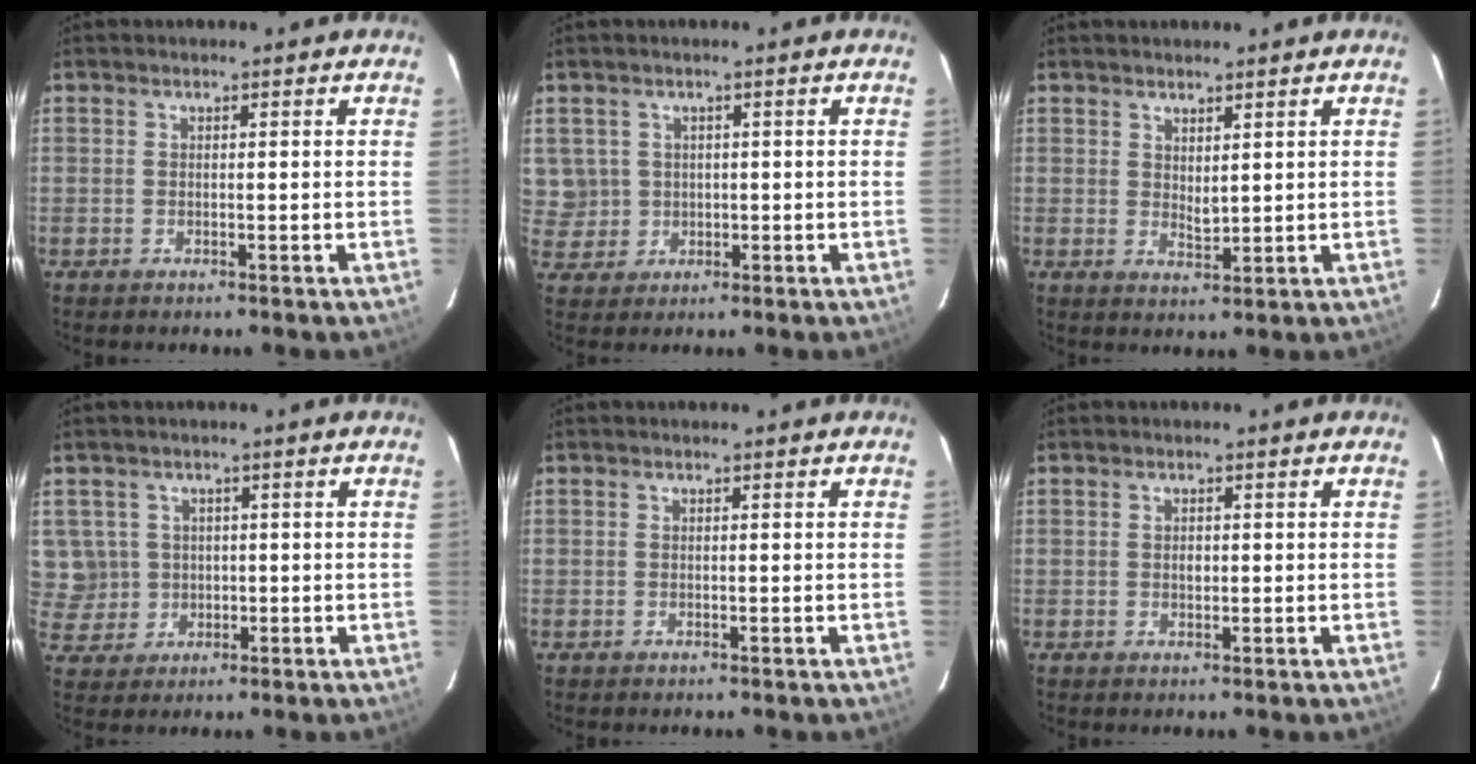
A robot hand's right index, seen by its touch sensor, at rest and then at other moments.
{"total": 4.8, "force": [0.8, 4.7, 0.6], "torque": [-0.003, 0.014, 0.026]}
{"total": 2.5, "force": [1.6, 1.1, 1.6], "torque": [-0.026, -0.005, 0.029]}
{"total": 5.9, "force": [0.7, 5.8, 0.8], "torque": [-0.020, 0.013, 0.029]}
{"total": 0.0}
{"total": 1.1, "force": [0.0, 0.9, 0.7], "torque": [-0.012, 0.003, 0.001]}